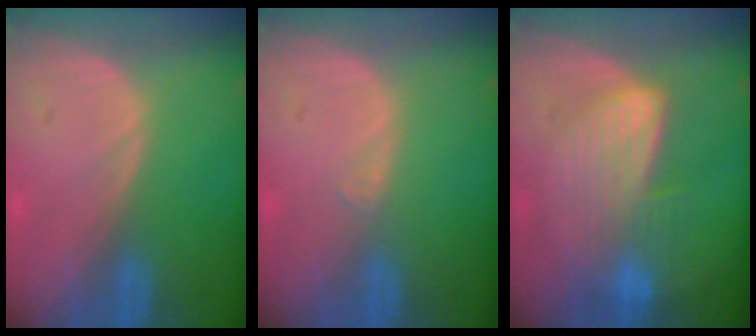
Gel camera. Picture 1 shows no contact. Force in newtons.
{"total": 0.6, "press": 0.5, "slide": 0.4}
{"total": 6.5, "press": 6.5, "slide": 1.0}